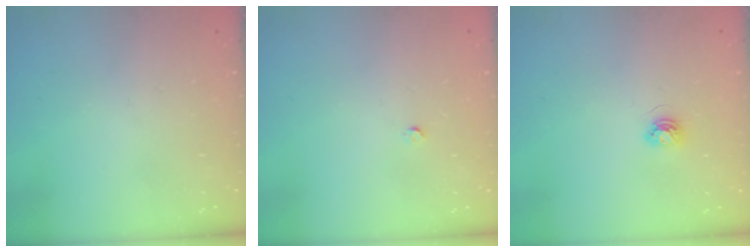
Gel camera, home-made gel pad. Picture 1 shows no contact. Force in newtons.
{"total": 2.2, "press": 2.2, "slide": 0.3}
{"total": 3.9, "press": 3.9, "slide": 0.4}